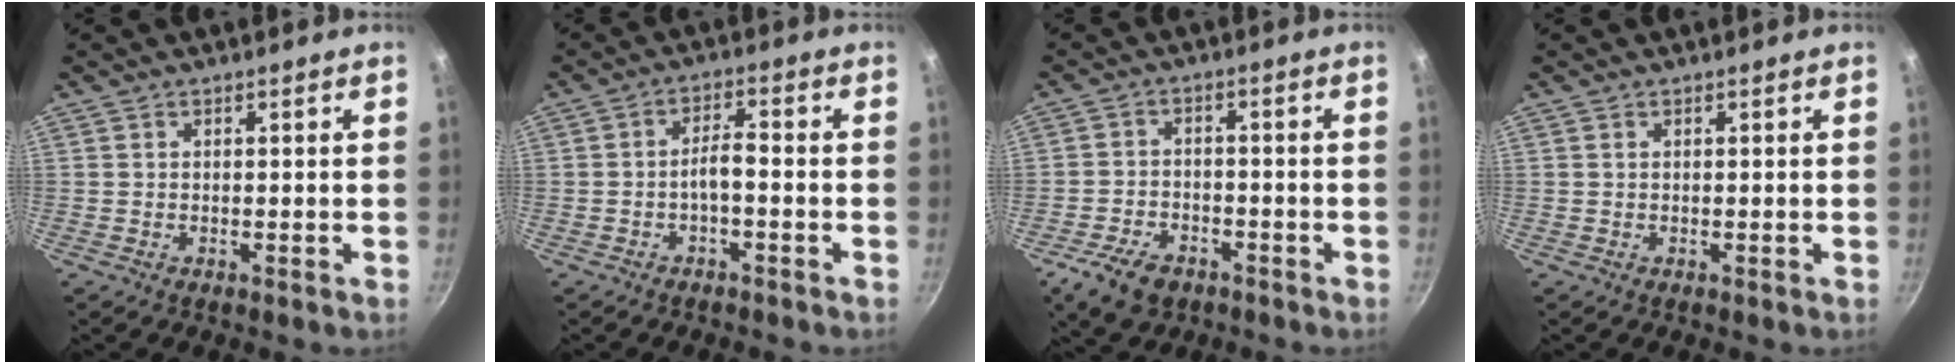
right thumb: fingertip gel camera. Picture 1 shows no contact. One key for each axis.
{"total": 3.5, "fx": -1.6, "fy": 1.0, "fz": 2.9, "tx": -0.056, "ty": 0.026, "tz": -0.030}
{"total": 8.5, "fx": -5.1, "fy": 5.1, "fz": 4.5, "tx": -0.082, "ty": 0.029, "tz": -0.088}
{"total": 0.0}